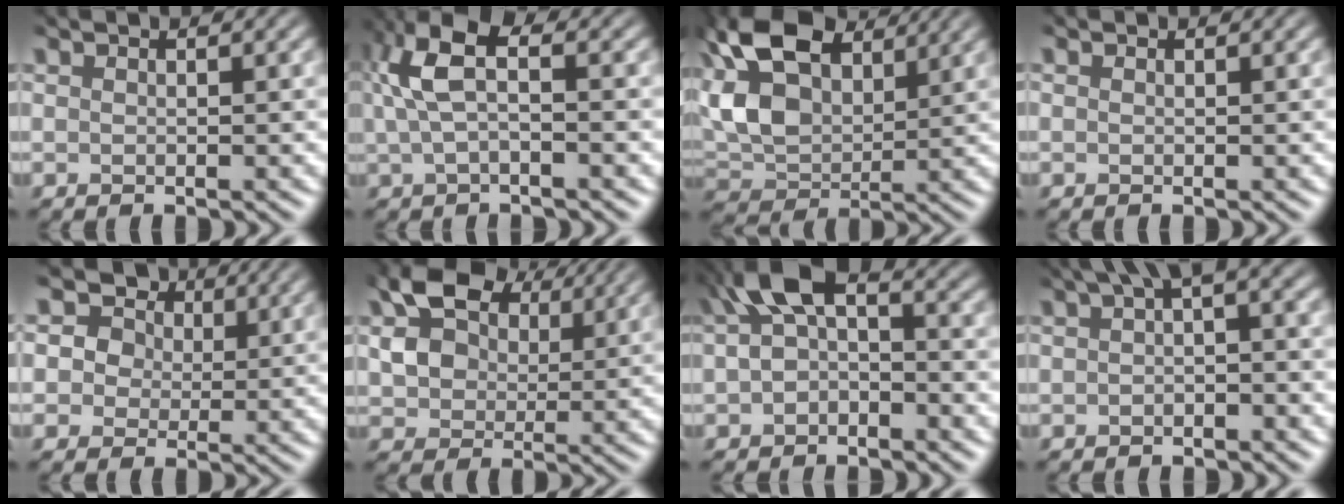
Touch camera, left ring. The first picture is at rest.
{"total": 5.3, "force": [0.7, 2.5, 4.6], "torque": [-0.109, 0.010, 0.013]}
{"total": 10.6, "force": [4.5, 6.3, 7.2], "torque": [-0.183, 0.021, 0.084]}
{"total": 0.0}
{"total": 7.9, "force": [4.3, 5.4, 3.9], "torque": [-0.071, 0.012, 0.050]}
{"total": 7.9, "force": [3.1, 5.5, 4.7], "torque": [-0.104, 0.006, 0.060]}
{"total": 5.9, "force": [-0.1, 3.8, 4.6], "torque": [-0.084, 0.013, -0.008]}
{"total": 4.1, "force": [0.7, 1.6, 3.7], "torque": [-0.058, 0.015, 0.011]}